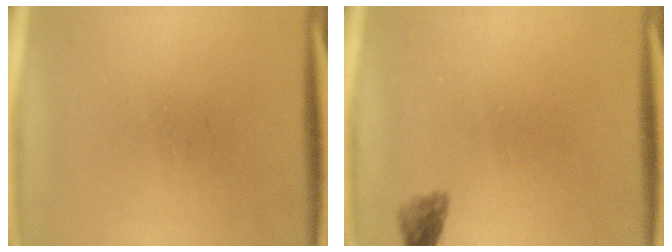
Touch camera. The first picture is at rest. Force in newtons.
{"total": 1.7}